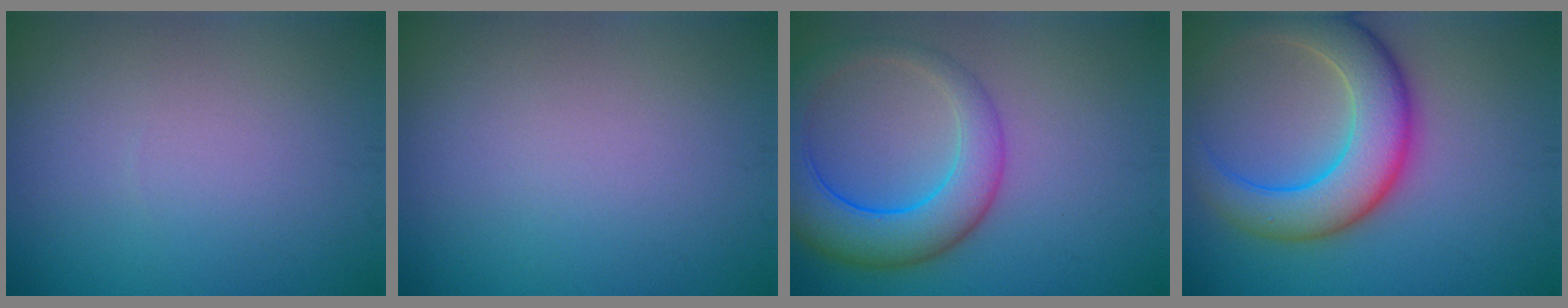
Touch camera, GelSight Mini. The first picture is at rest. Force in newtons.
{"total": 0.0}
{"total": 6.9, "press": 6.9, "slide": 0.4}
{"total": 7.6, "press": 7.6, "slide": 0.3}